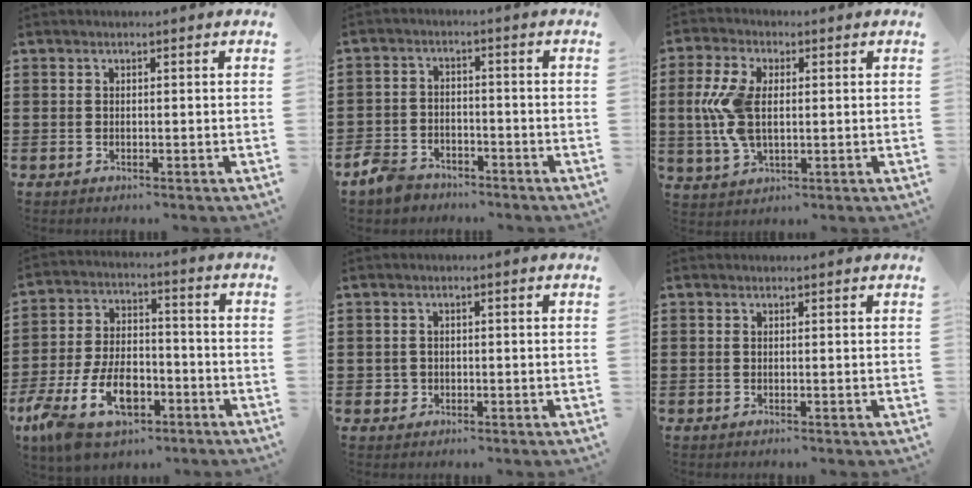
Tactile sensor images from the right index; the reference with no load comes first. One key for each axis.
{"total": 4.2, "fx": -3.7, "fy": 1.8, "fz": 0.8, "tx": -0.037, "ty": 0.005, "tz": -0.080}
{"total": 8.7, "fx": 0.6, "fy": 4.7, "fz": 7.4, "tx": -0.183, "ty": 0.002, "tz": 0.001}
{"total": 11.7, "fx": -5.6, "fy": 6.5, "fz": 7.9, "tx": -0.179, "ty": 0.011, "tz": -0.103}
{"total": 0.9, "fx": 0.0, "fy": 0.9, "fz": 0.1, "tx": -0.002, "ty": 0.005, "tz": -0.002}
{"total": 0.0}